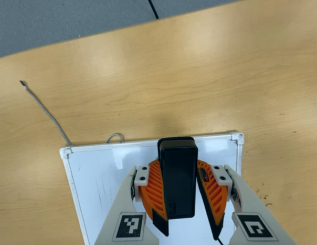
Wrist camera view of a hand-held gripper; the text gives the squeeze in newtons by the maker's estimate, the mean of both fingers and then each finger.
{"total": 8.0, "left": 8.4, "right": 7.7}